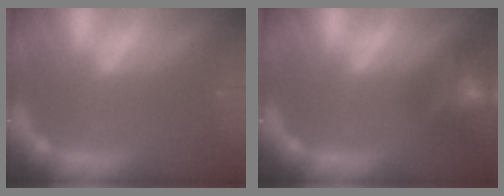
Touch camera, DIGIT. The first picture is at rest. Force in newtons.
{"total": 8.0}